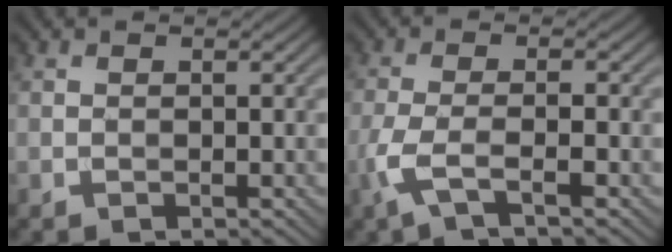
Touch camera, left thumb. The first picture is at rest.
{"total": 4.6, "force": [-2.4, 1.0, 3.7], "torque": [-0.088, -0.003, -0.060]}